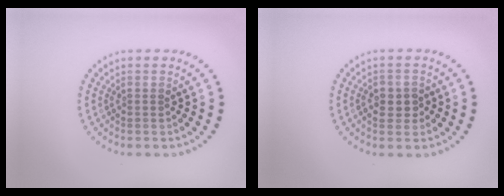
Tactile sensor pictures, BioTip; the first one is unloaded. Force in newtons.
{"total": 2.3, "press": 2.3, "slide": 0.6}